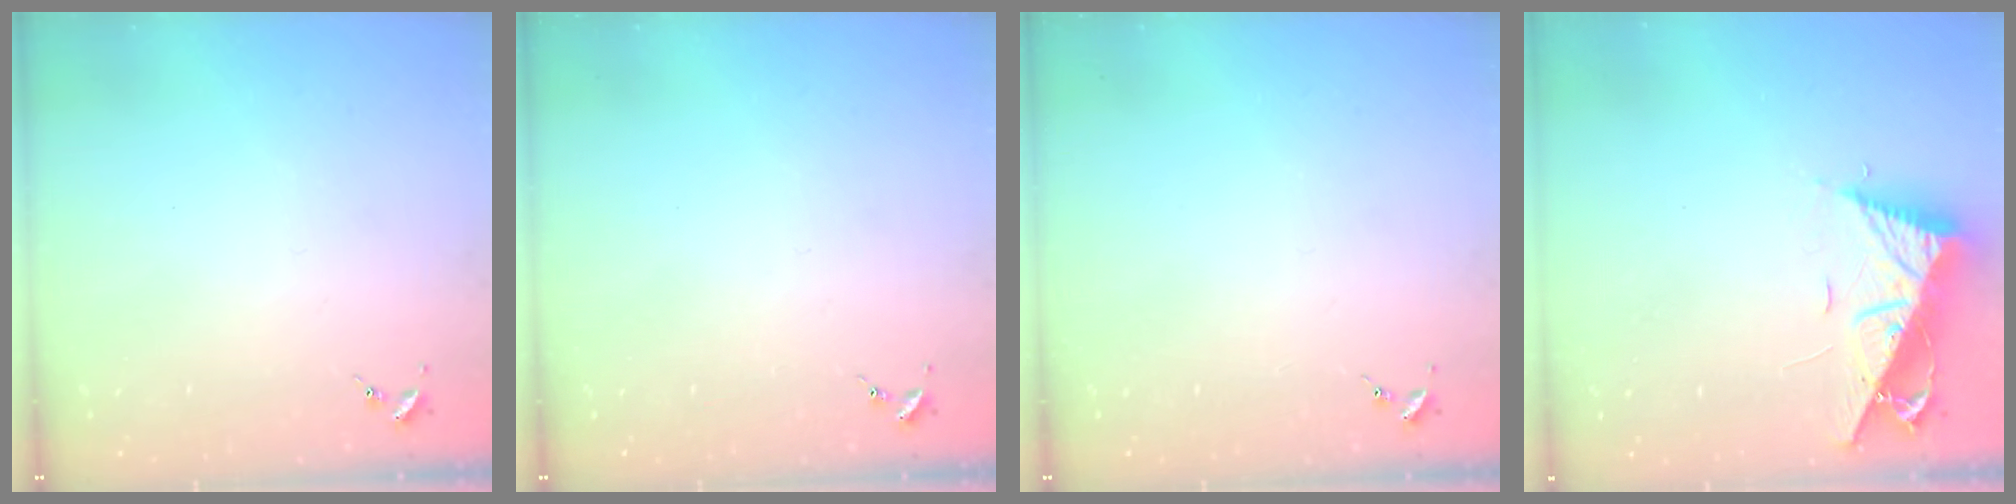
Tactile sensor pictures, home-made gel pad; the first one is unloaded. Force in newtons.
{"total": 0.0}
{"total": 0.0}
{"total": 10.8, "press": 10.8, "slide": 0.8}